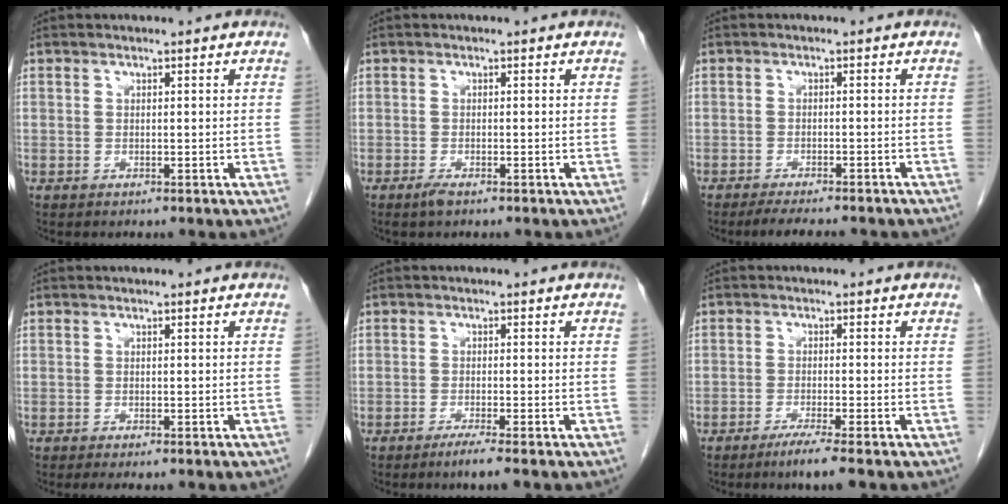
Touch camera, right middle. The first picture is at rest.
{"total": 1.3, "force": [-0.9, 0.2, 0.9], "torque": [-0.022, -0.003, -0.017]}
{"total": 9.0, "force": [-7.8, 1.5, 4.2], "torque": [-0.053, -0.009, -0.103]}
{"total": 3.6, "force": [-2.9, 0.9, 2.0], "torque": [-0.019, -0.008, -0.034]}
{"total": 2.4, "force": [-1.7, -0.5, 1.6], "torque": [-0.034, -0.006, -0.032]}
{"total": 3.8, "force": [-2.7, -0.7, 2.7], "torque": [-0.049, -0.011, -0.049]}